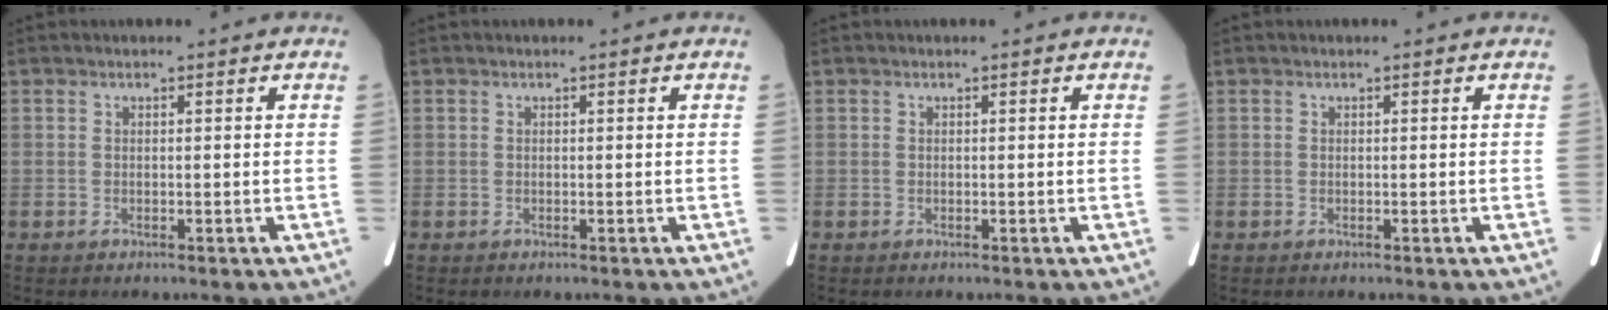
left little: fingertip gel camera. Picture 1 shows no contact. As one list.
[{"total": 0.0}, {"total": 0.0}, {"total": 0.0}]